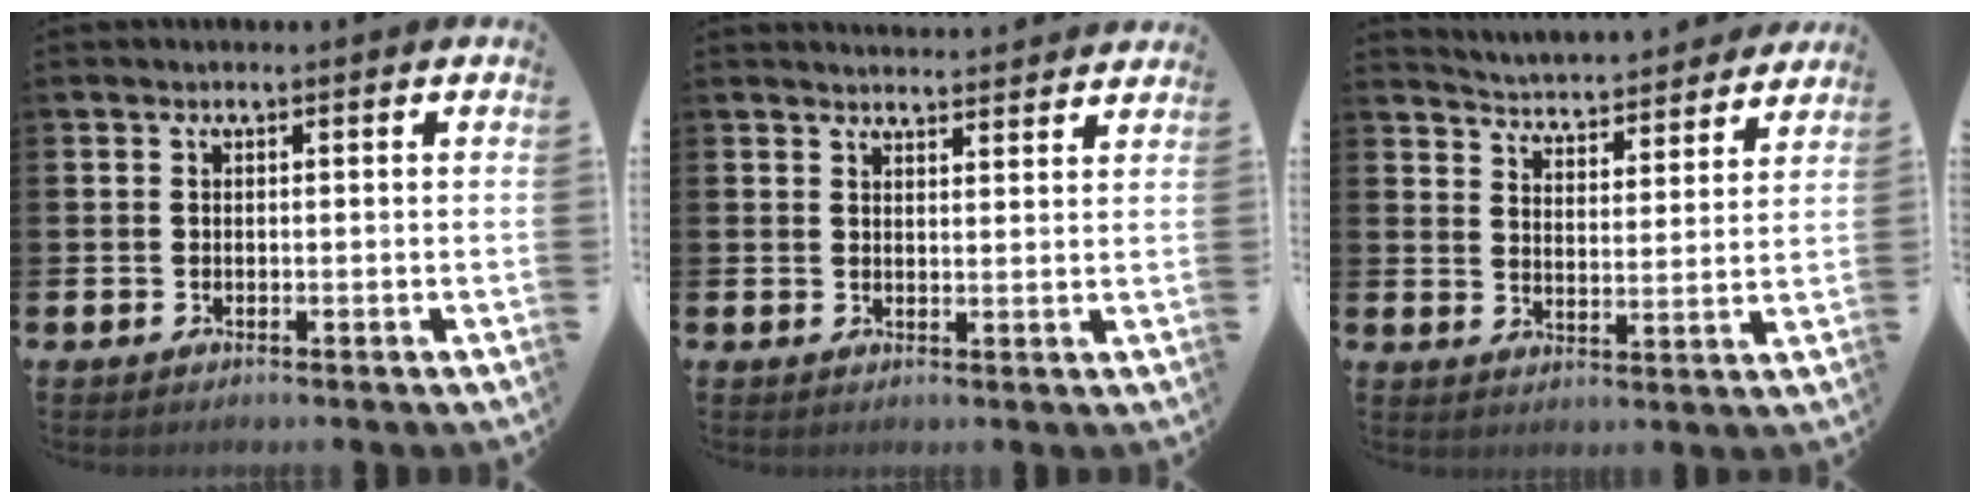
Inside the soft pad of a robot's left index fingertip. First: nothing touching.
{"total": 3.0, "force": [3.0, 0.0, -0.1], "torque": [0.000, -0.022, 0.053]}
{"total": 4.7, "force": [4.6, 0.6, 0.0], "torque": [-0.017, -0.048, 0.076]}